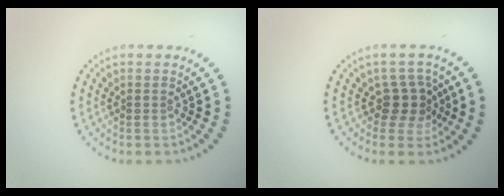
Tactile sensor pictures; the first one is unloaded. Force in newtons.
{"total": 2.7, "press": 2.1, "slide": 1.6}